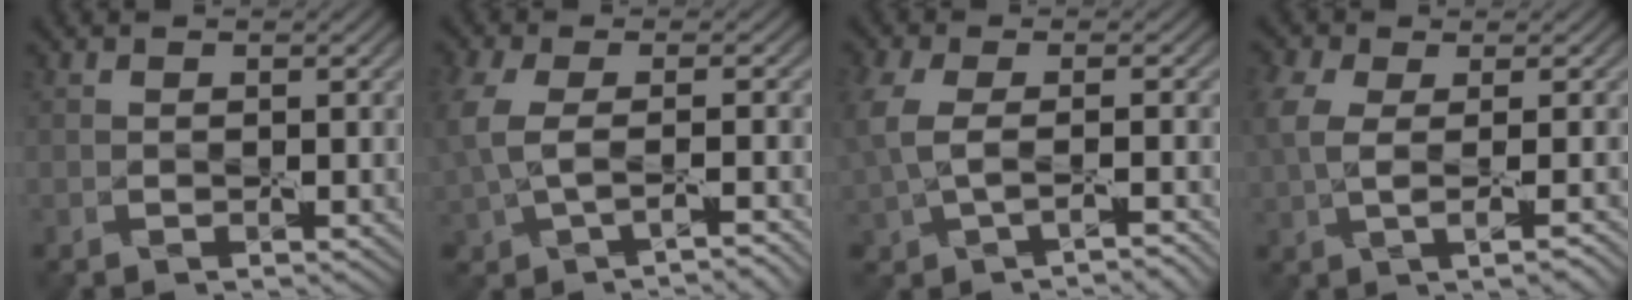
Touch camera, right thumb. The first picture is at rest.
{"total": 3.9, "force": [-0.6, 1.5, 3.5], "torque": [-0.100, -0.008, -0.012]}
{"total": 3.7, "force": [-0.5, 1.6, 3.3], "torque": [-0.095, -0.006, -0.007]}
{"total": 4.8, "force": [0.5, 1.9, 4.4], "torque": [-0.094, 0.007, 0.014]}